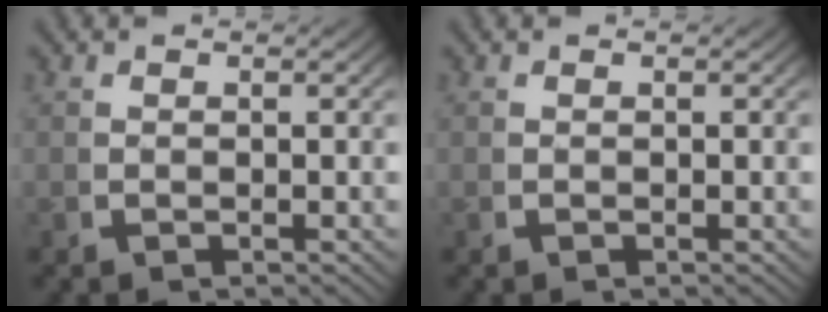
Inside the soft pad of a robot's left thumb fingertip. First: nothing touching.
{"total": 0.0}